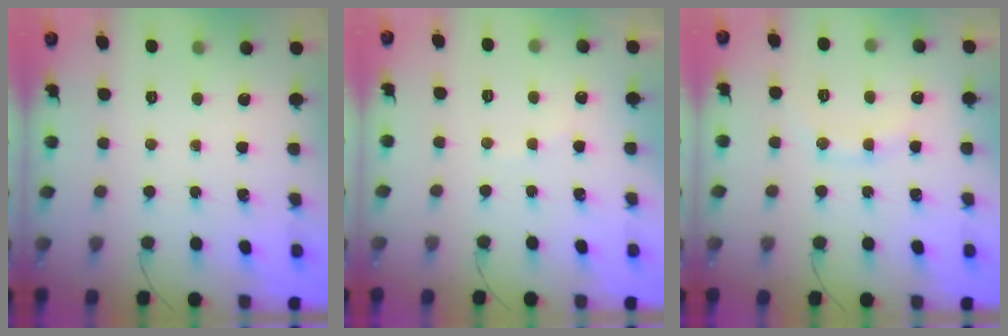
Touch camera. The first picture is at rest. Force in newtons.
{"total": 5.1, "press": 5.1, "slide": 0.8}
{"total": 10.3, "press": 10.3, "slide": 0.9}